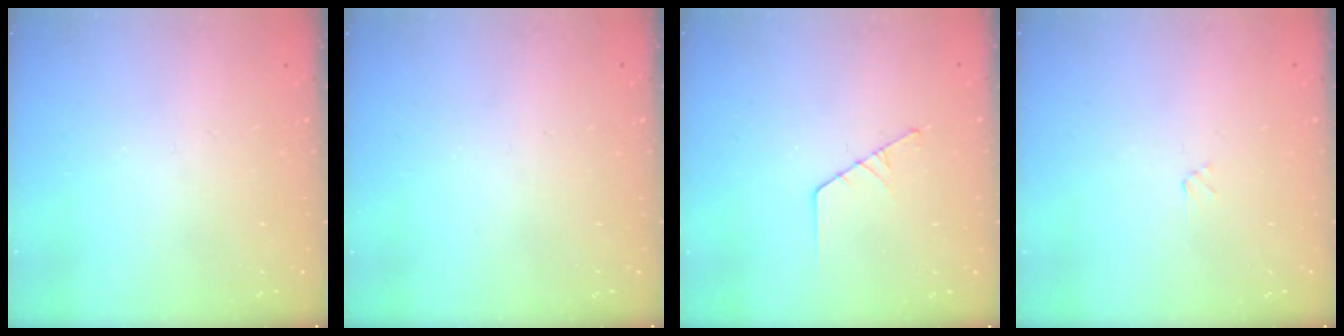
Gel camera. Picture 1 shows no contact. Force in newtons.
{"total": 0.0}
{"total": 2.9, "press": 2.9, "slide": 0.3}
{"total": 1.2, "press": 1.2, "slide": 0.1}